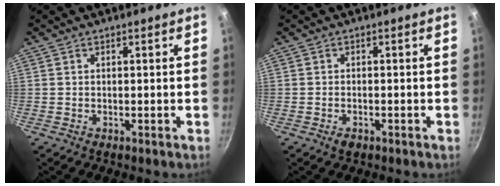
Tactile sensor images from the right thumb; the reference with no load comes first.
{"total": 1.6, "force": [-1.0, 0.9, 1.0], "torque": [-0.019, 0.006, -0.016]}